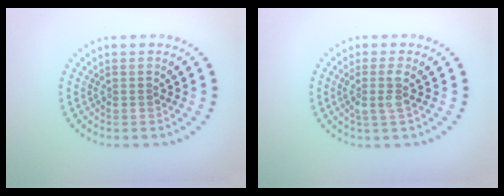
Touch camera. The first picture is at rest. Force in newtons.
{"total": 1.9, "press": 1.5, "slide": 1.2}